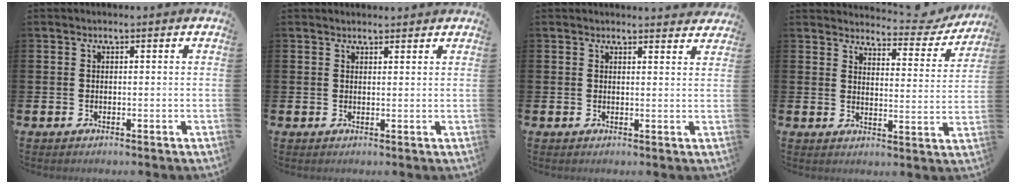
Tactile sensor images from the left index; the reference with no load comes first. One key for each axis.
{"total": 1.4, "fx": 1.4, "fy": 0.3, "fz": 0.0, "tx": 0.007, "ty": -0.004, "tz": 0.024}
{"total": 1.9, "fx": 1.9, "fy": 0.1, "fz": -0.2, "tx": 0.009, "ty": -0.014, "tz": 0.033}
{"total": 4.1, "fx": 4.0, "fy": 0.9, "fz": 0.8, "tx": -0.023, "ty": -0.031, "tz": 0.062}